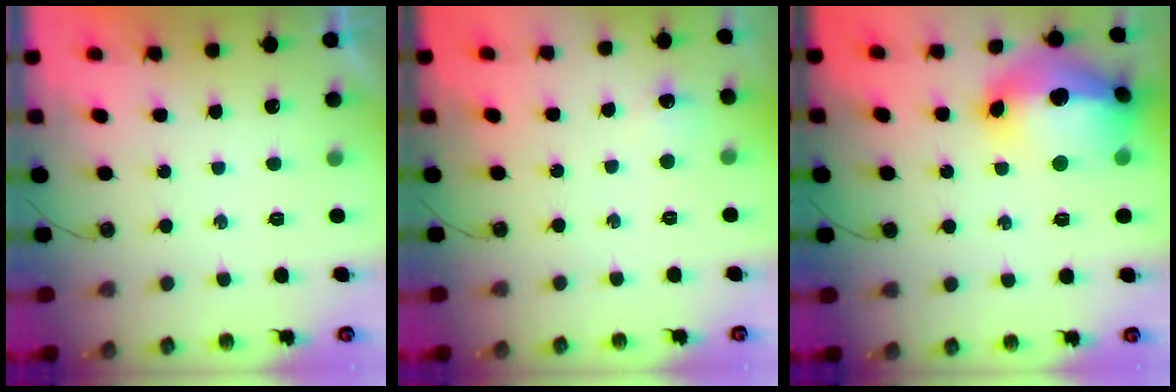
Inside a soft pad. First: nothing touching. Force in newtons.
{"total": 4.4, "press": 4.4, "slide": 0.6}
{"total": 24.8, "press": 23.6, "slide": 7.5}